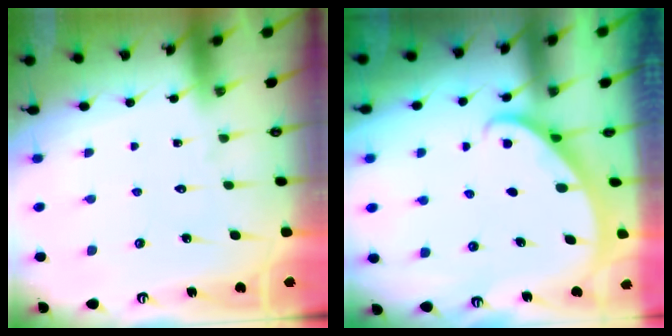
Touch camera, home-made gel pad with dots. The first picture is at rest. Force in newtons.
{"total": 2.2, "press": 2.2, "slide": 0.1}